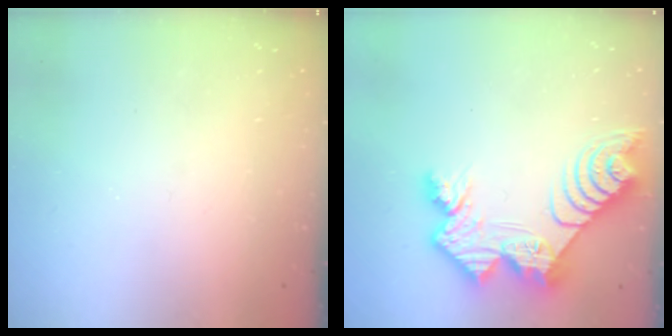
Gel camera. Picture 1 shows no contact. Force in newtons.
{"total": 13.9, "press": 13.9, "slide": 1.0}